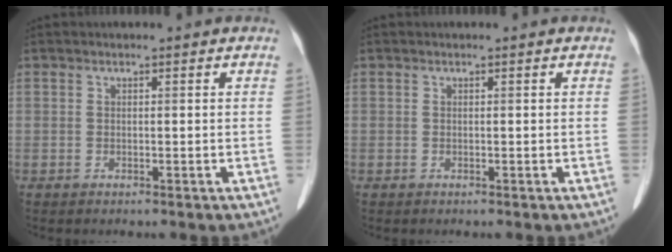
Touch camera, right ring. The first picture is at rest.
{"total": 0.0}